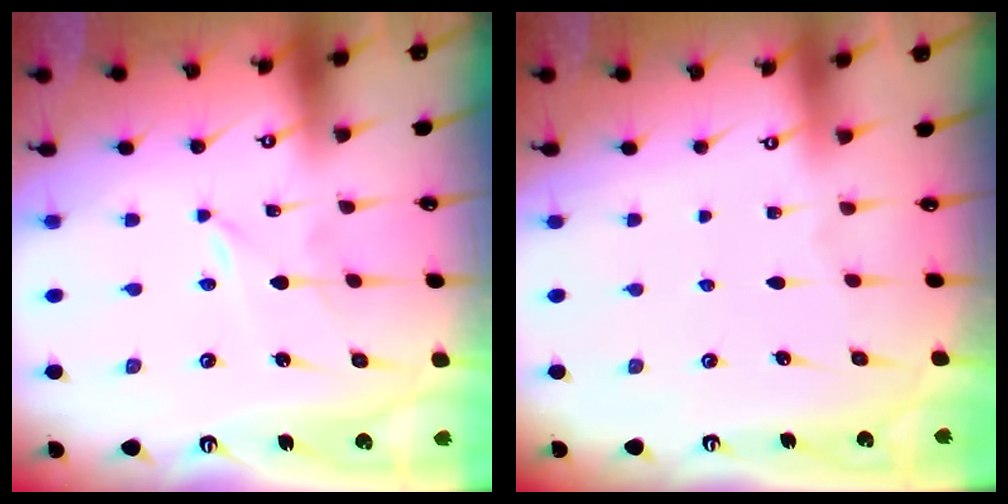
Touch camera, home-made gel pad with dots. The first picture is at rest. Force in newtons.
{"total": 0.0}